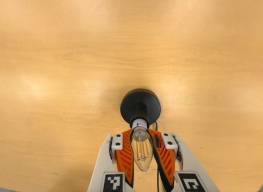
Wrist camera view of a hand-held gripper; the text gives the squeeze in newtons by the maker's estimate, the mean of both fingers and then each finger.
{"total": 34.0, "left": 42.4, "right": 25.6}